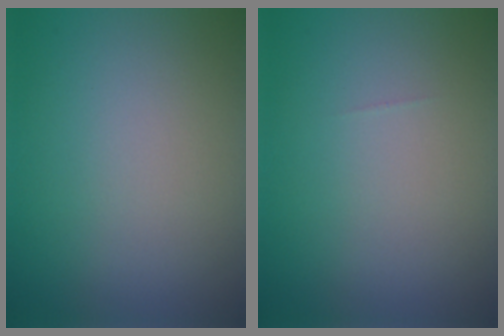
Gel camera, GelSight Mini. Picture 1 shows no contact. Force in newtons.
{"total": 0.0}